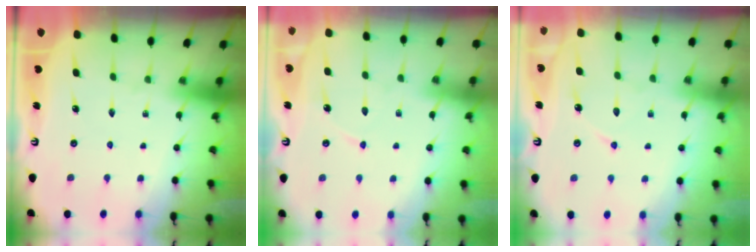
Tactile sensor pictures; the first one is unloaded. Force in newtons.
{"total": 3.6, "press": 3.6, "slide": 0.1}
{"total": 6.6, "press": 6.6, "slide": 0.7}